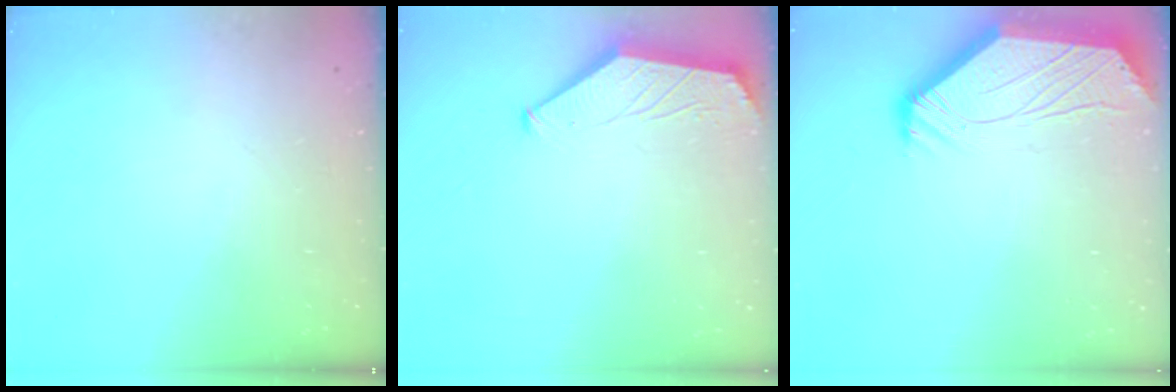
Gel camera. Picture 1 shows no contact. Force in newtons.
{"total": 1.7, "press": 1.6, "slide": 0.4}
{"total": 2.6, "press": 2.6, "slide": 0.5}